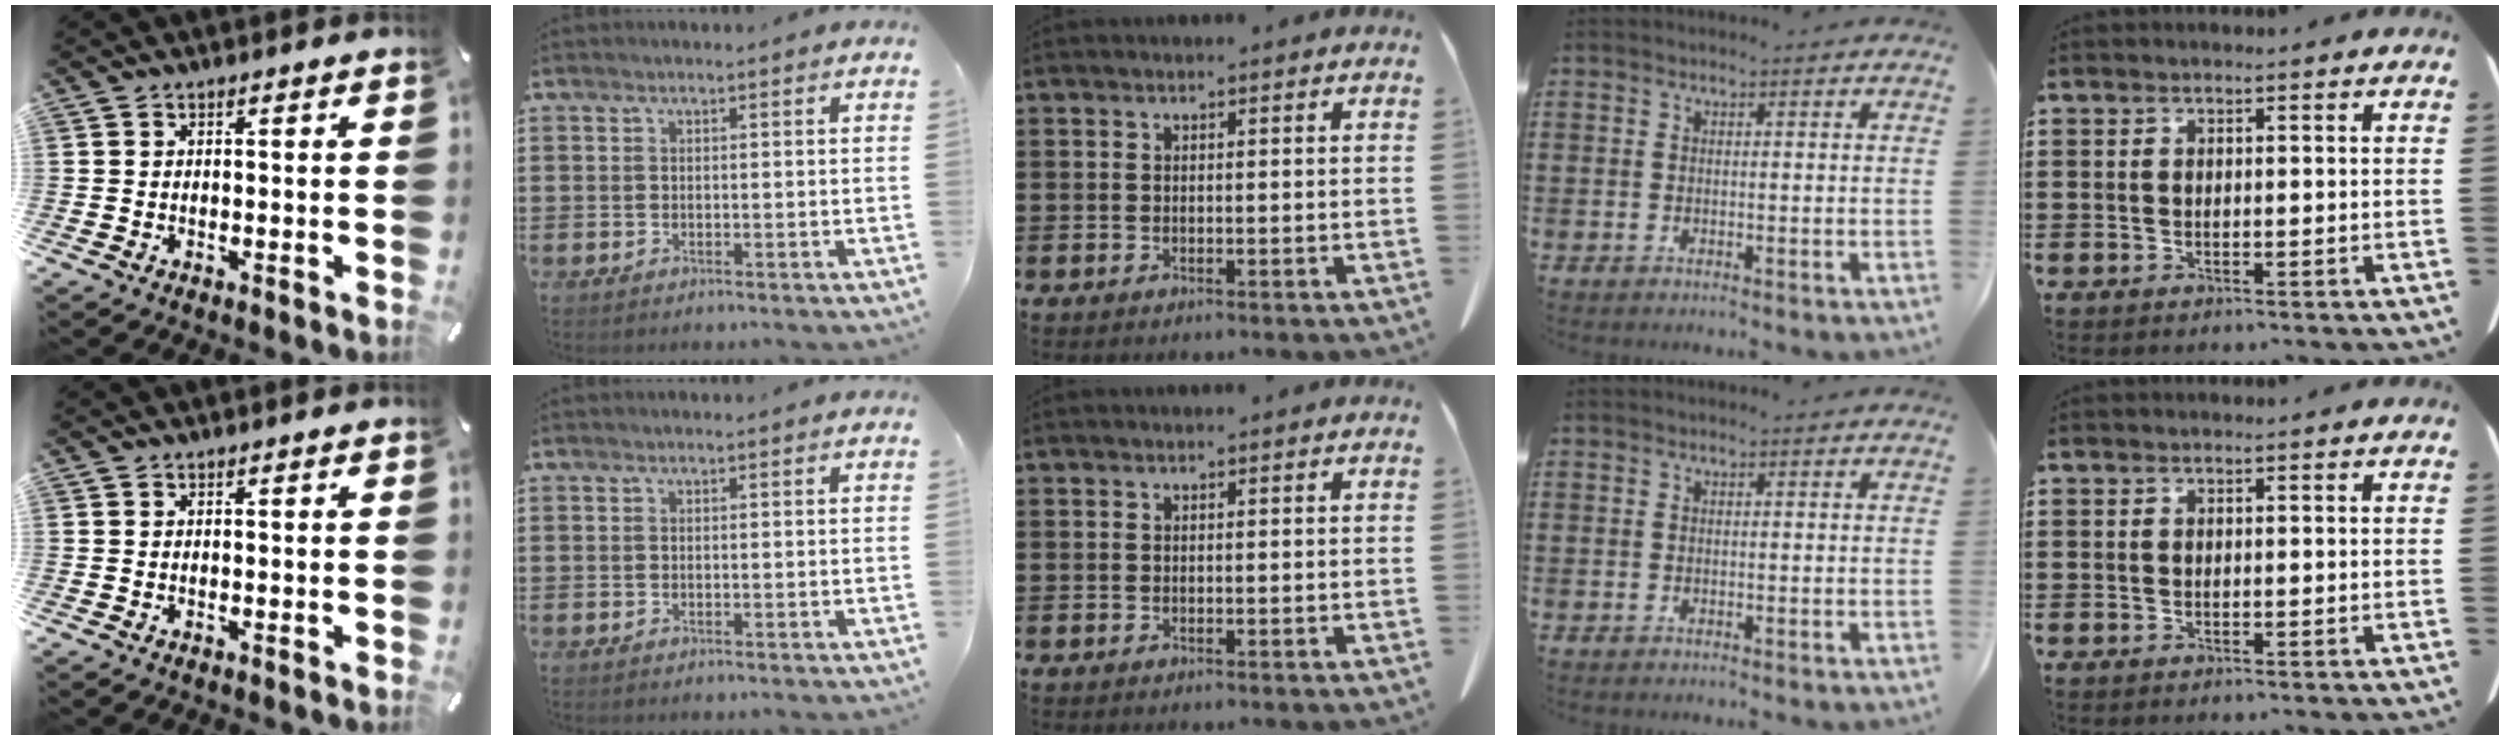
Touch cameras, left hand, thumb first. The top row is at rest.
{}